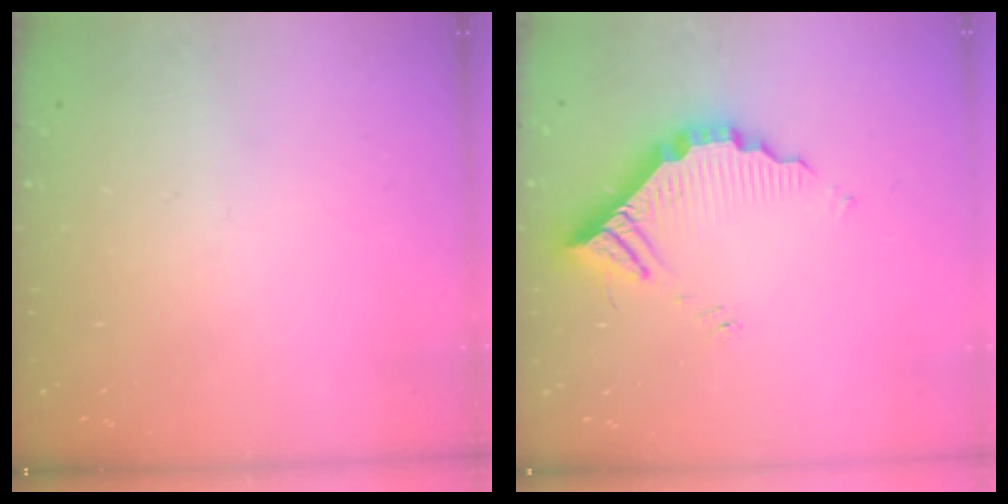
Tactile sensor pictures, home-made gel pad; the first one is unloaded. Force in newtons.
{"total": 9.6, "press": 9.6, "slide": 0.4}